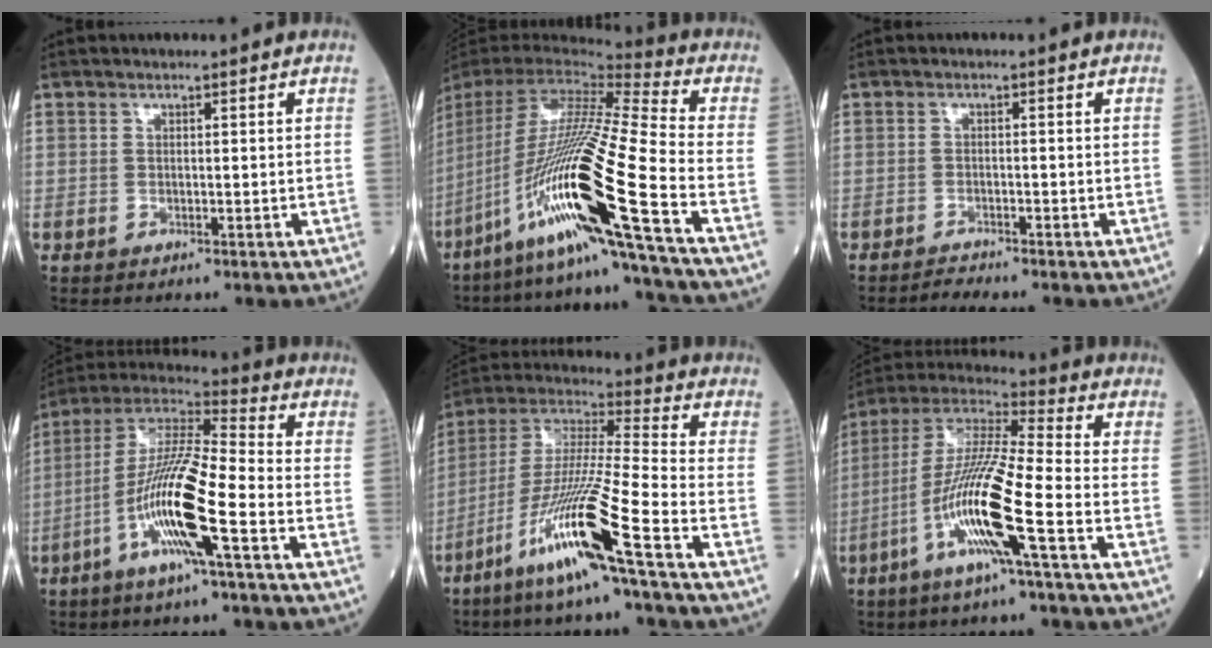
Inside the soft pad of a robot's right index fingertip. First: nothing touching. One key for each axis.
{"total": 24.8, "fx": -11.4, "fy": -1.4, "fz": 22.0, "tx": -0.438, "ty": -0.044, "tz": -0.218}
{"total": 1.7, "fx": -1.7, "fy": -0.4, "fz": 0.0, "tx": -0.005, "ty": -0.006, "tz": -0.030}
{"total": 15.2, "fx": -5.3, "fy": 0.8, "fz": 14.2, "tx": -0.287, "ty": -0.004, "tz": -0.108}
{"total": 16.9, "fx": -8.7, "fy": -1.2, "fz": 14.5, "tx": -0.303, "ty": -0.034, "tz": -0.171}
{"total": 15.3, "fx": -5.6, "fy": -0.1, "fz": 14.2, "tx": -0.294, "ty": -0.007, "tz": -0.117}